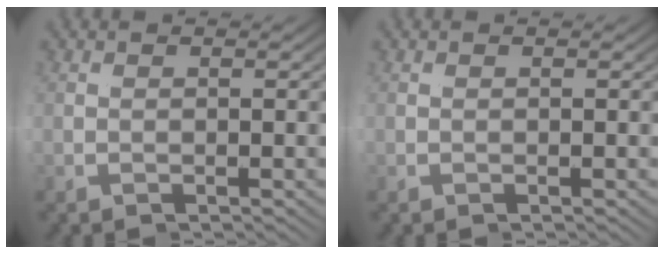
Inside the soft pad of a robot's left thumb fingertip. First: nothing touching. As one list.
[{"total": 0.0}]